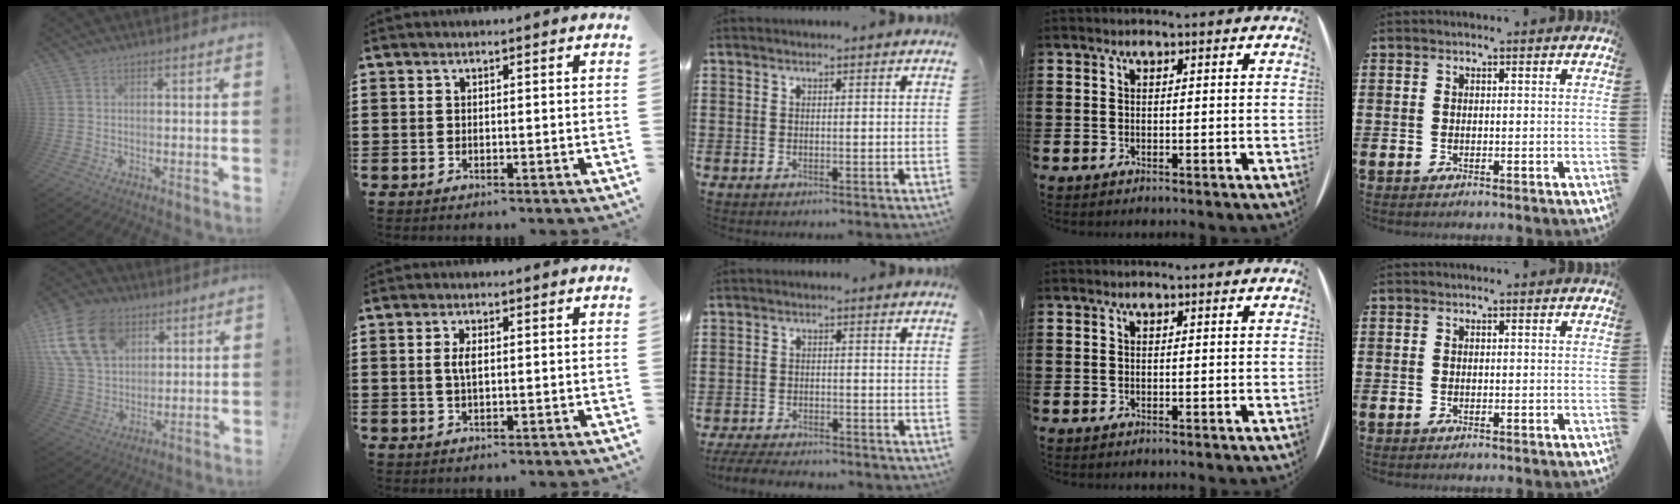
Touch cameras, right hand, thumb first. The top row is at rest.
{"thumb": {"total": 18.0, "force": [8.2, 12.6, 9.9], "torque": [-0.201, -0.033, 0.156]}, "index": {"total": 2.5, "force": [0.3, 0.9, 2.3], "torque": [-0.047, 0.004, 0.003]}, "middle": {"total": 3.4, "force": [-3.4, 0.5, 0.6], "torque": [-0.018, 0.001, -0.073]}}